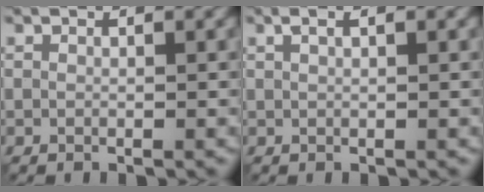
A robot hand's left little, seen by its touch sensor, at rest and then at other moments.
{"total": 1.3, "force": [0.6, 0.3, 1.0], "torque": [-0.020, 0.003, 0.011]}